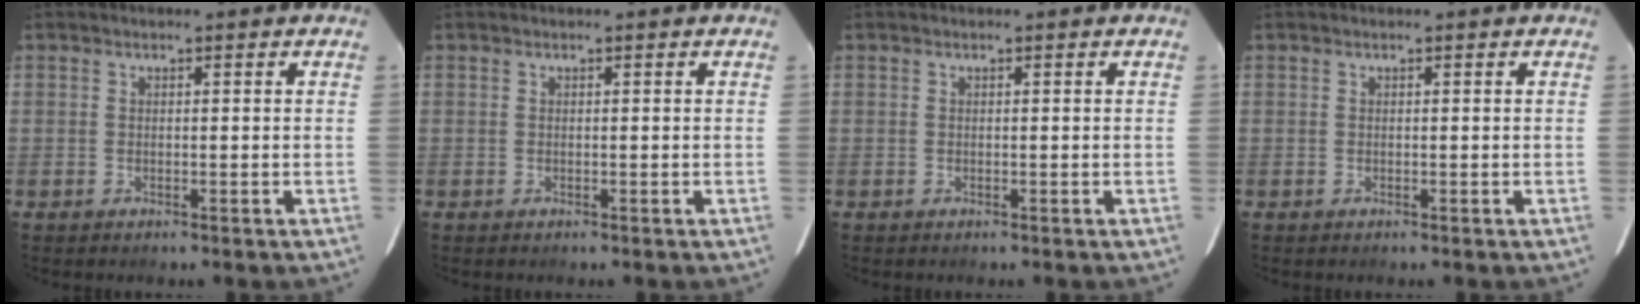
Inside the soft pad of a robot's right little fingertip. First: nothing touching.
{"total": 0.0}
{"total": 0.0}
{"total": 0.0}